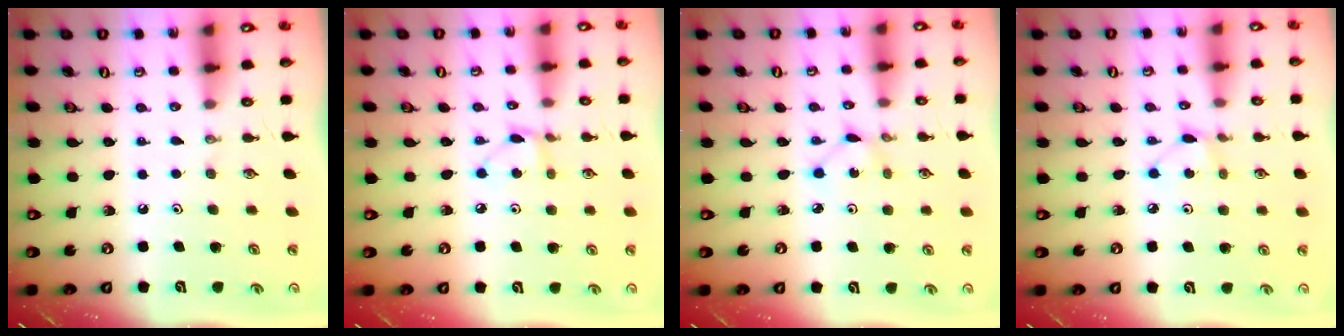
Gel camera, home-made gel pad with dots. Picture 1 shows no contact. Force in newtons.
{"total": 5.6, "press": 5.5, "slide": 0.7}
{"total": 1.3, "press": 1.3, "slide": 0.1}
{"total": 4.1, "press": 4.1, "slide": 0.7}